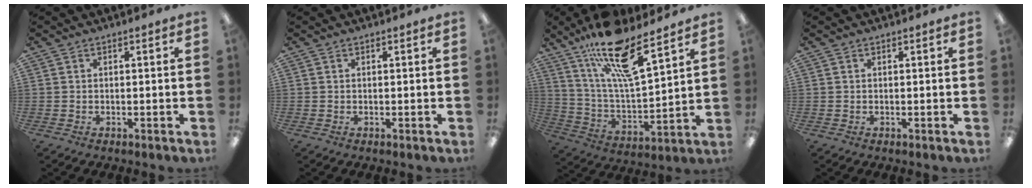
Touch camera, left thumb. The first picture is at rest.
{"total": 0.0}
{"total": 18.3, "force": [13.1, 4.9, 11.7], "torque": [-0.216, -0.075, 0.223]}
{"total": 0.0}